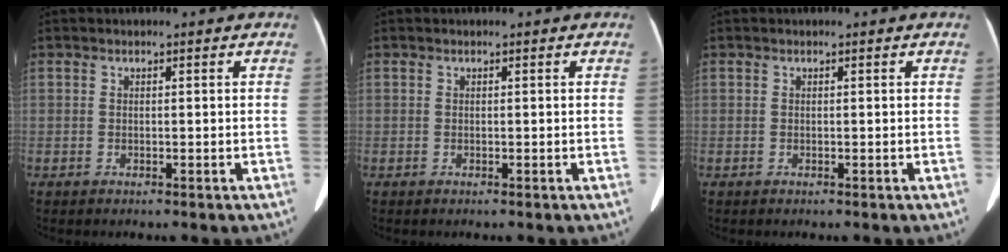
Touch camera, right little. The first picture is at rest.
{"total": 0.0}
{"total": 0.0}